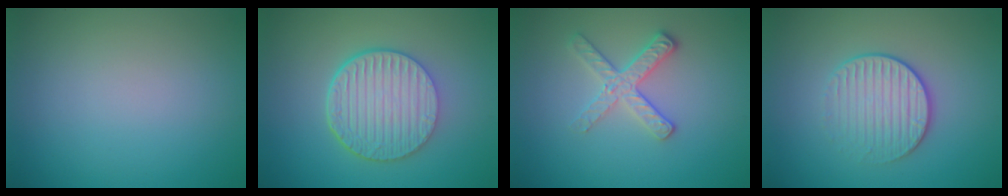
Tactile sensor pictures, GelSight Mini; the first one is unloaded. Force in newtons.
{"total": 6.3, "press": 4.7, "slide": 4.3}
{"total": 2.7, "press": 2.5, "slide": 1.1}
{"total": 3.2, "press": 2.9, "slide": 1.5}